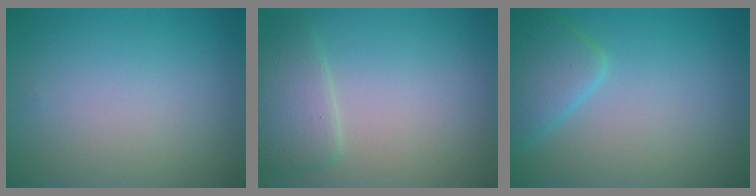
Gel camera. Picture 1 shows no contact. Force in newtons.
{"total": 2.8, "press": 2.8, "slide": 0.2}
{"total": 3.4, "press": 3.4, "slide": 0.1}